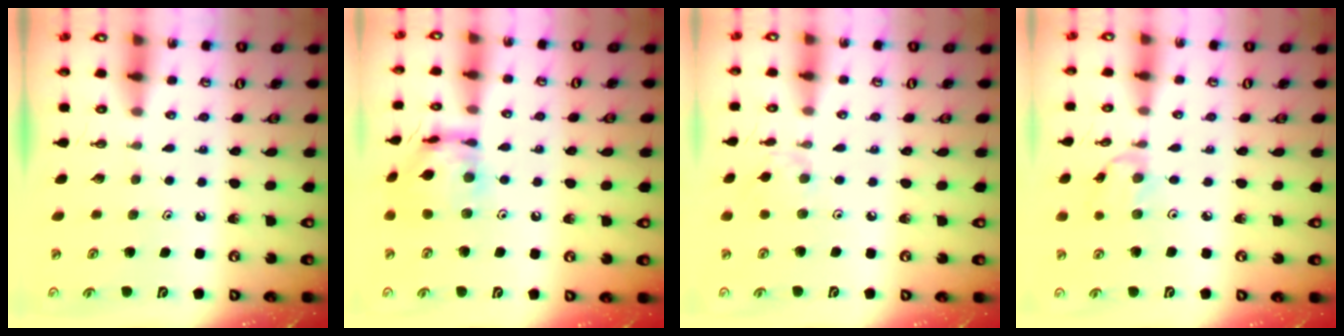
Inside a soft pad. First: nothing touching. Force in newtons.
{"total": 12.6, "press": 12.6, "slide": 1.2}
{"total": 2.1, "press": 2.1, "slide": 0.4}
{"total": 2.9, "press": 2.9, "slide": 0.3}